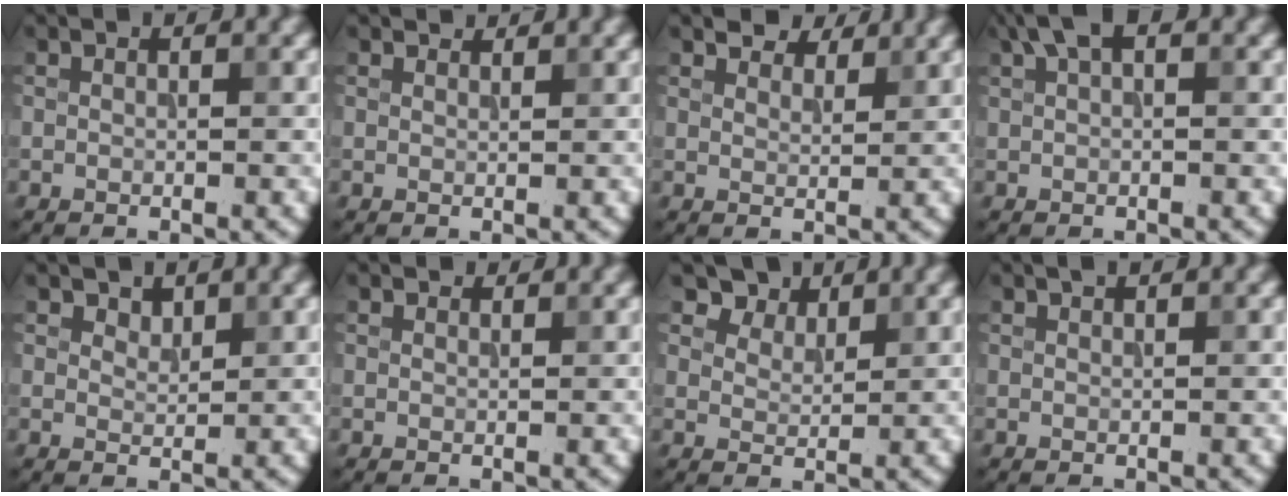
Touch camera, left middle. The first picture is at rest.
{"total": 1.6, "force": [1.5, 0.3, 0.3], "torque": [-0.012, 0.000, 0.019]}
{"total": 3.8, "force": [3.6, 1.1, 1.0], "torque": [-0.022, -0.001, 0.057]}
{"total": 2.6, "force": [1.5, 1.2, 1.9], "torque": [-0.032, 0.008, 0.023]}
{"total": 1.3, "force": [1.1, 0.7, 0.3], "torque": [-0.009, -0.003, 0.018]}
{"total": 1.1, "force": [1.0, 0.4, 0.2], "torque": [-0.006, -0.003, 0.009]}
{"total": 4.4, "force": [3.6, 2.2, 1.3], "torque": [-0.043, -0.020, 0.079]}
{"total": 0.6, "force": [0.5, 0.1, 0.3], "torque": [0.000, 0.001, 0.010]}